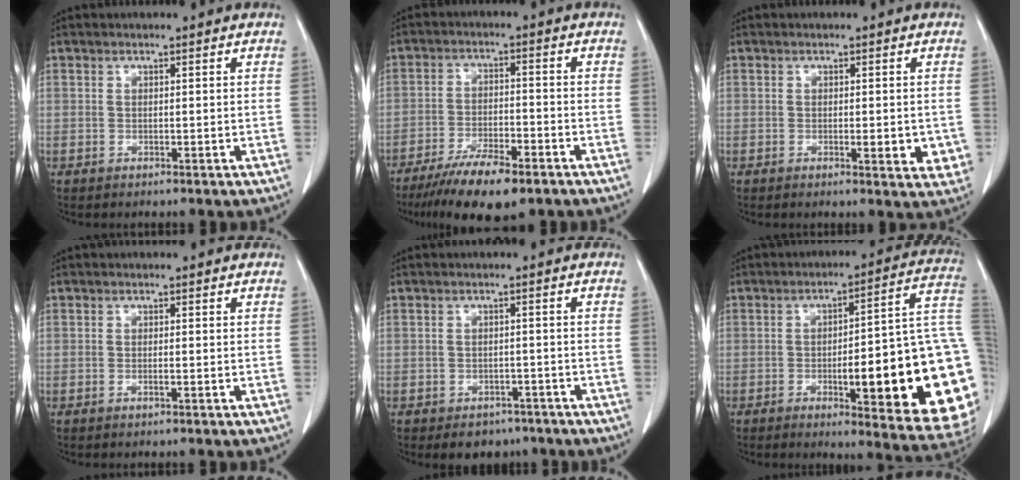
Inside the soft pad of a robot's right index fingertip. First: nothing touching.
{"total": 11.0, "force": [-7.9, 2.3, 7.3], "torque": [-0.122, -0.022, -0.130]}
{"total": 4.1, "force": [-0.8, 1.3, 3.7], "torque": [-0.038, -0.004, -0.008]}
{"total": 0.5, "force": [-0.2, -0.1, 0.5], "torque": [-0.009, 0.002, -0.002]}
{"total": 4.6, "force": [-3.4, 2.9, 1.1], "torque": [-0.006, 0.008, -0.042]}
{"total": 24.9, "force": [-4.0, 3.4, 24.4], "torque": [-0.228, 0.011, -0.049]}